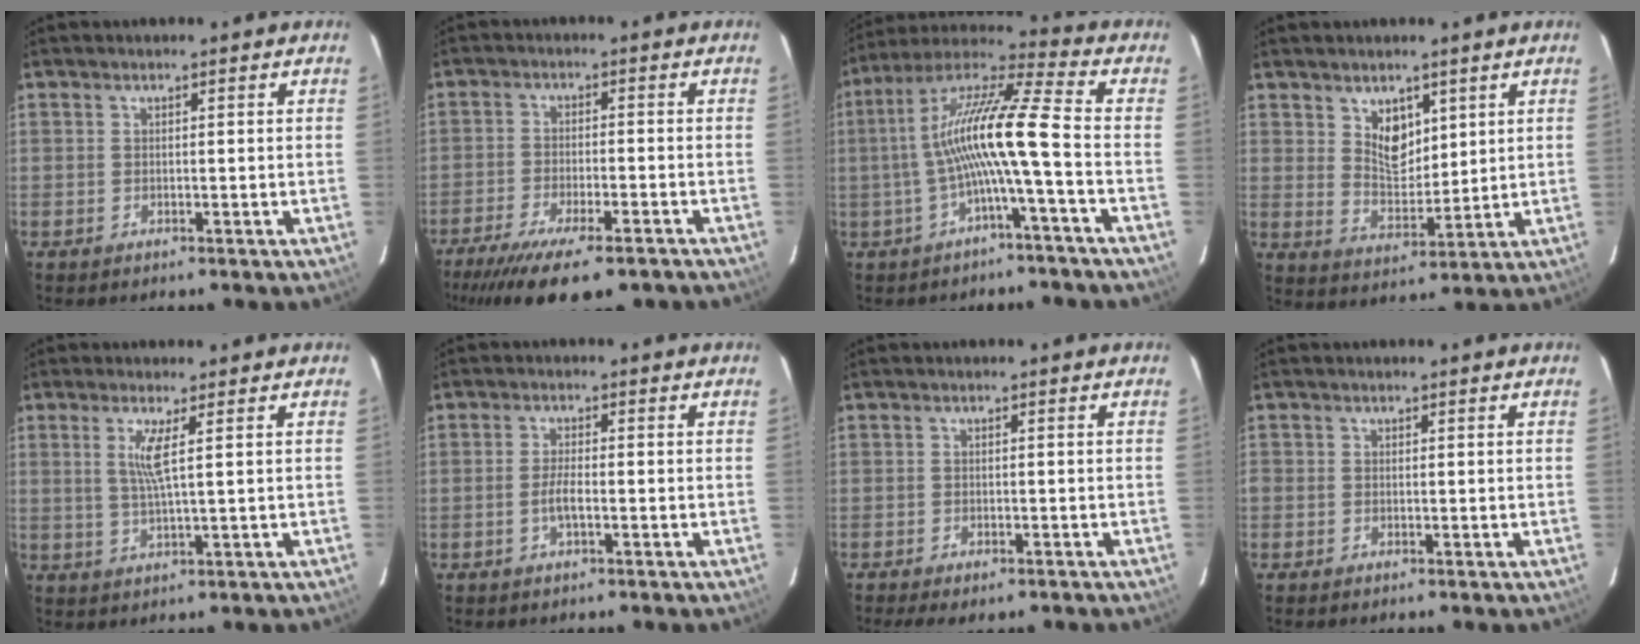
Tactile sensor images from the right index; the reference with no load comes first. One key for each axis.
{"total": 16.9, "fx": -12.8, "fy": 4.2, "fz": 10.1, "tx": -0.204, "ty": -0.057, "tz": -0.198}
{"total": 13.2, "fx": -2.6, "fy": -0.2, "fz": 13.0, "tx": -0.248, "ty": 0.015, "tz": -0.049}
{"total": 6.8, "fx": 3.5, "fy": 4.1, "fz": 4.1, "tx": -0.061, "ty": -0.001, "tz": 0.069}
{"total": 4.2, "fx": 1.3, "fy": -0.4, "fz": 4.0, "tx": -0.077, "ty": -0.007, "tz": 0.026}
{"total": 2.8, "fx": -1.1, "fy": 0.7, "fz": 2.6, "tx": -0.053, "ty": -0.002, "tz": -0.021}
{"total": 6.1, "fx": -4.7, "fy": 2.1, "fz": 3.4, "tx": -0.084, "ty": -0.020, "tz": -0.069}
{"total": 0.7, "fx": -0.3, "fy": 0.7, "fz": 0.1, "tx": -0.003, "ty": -0.001, "tz": -0.009}